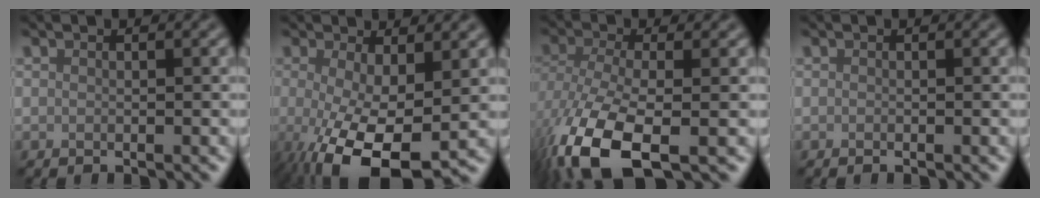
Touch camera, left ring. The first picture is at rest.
{"total": 9.0, "force": [-2.4, 3.4, 8.0], "torque": [-0.145, -0.020, -0.034]}
{"total": 9.2, "force": [-4.3, 4.2, 6.9], "torque": [-0.163, -0.023, -0.086]}
{"total": 0.0}